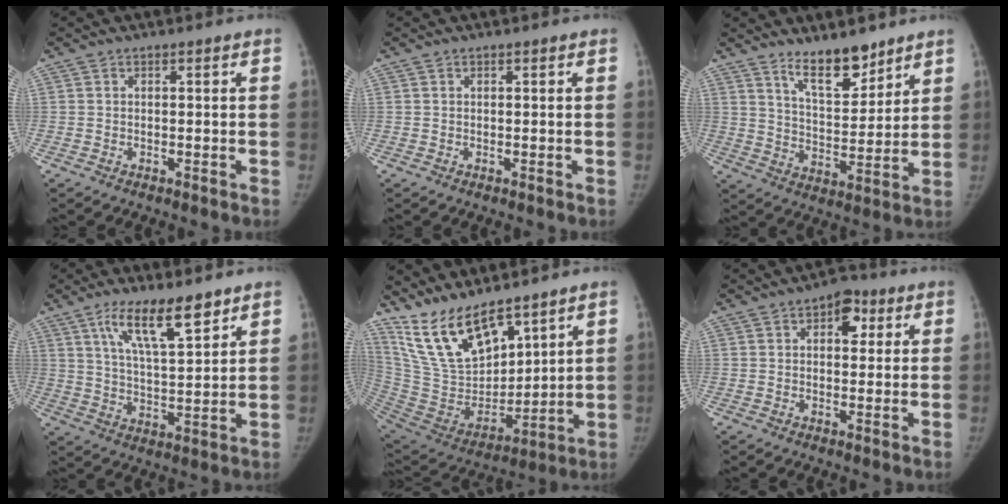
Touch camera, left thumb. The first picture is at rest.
{"total": 0.0}
{"total": 10.2, "force": [7.9, 3.7, 5.3], "torque": [-0.062, -0.068, 0.144]}
{"total": 11.7, "force": [7.4, 3.3, 8.5], "torque": [-0.132, -0.037, 0.136]}
{"total": 16.8, "force": [12.5, 6.6, 9.1], "torque": [-0.135, -0.073, 0.261]}
{"total": 5.8, "force": [2.1, 3.6, 4.0], "torque": [-0.025, 0.000, 0.022]}